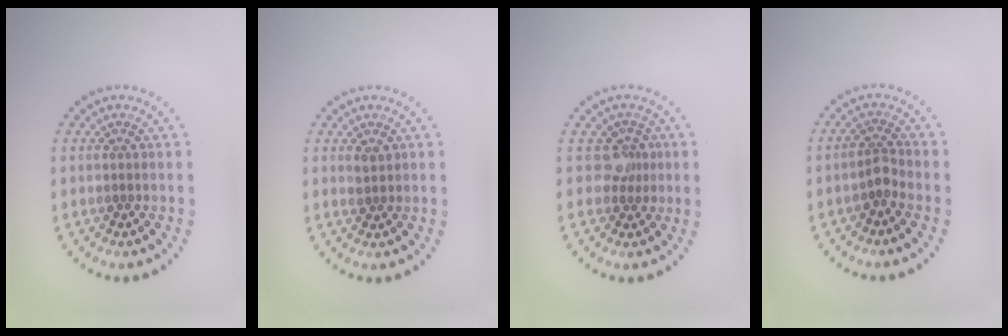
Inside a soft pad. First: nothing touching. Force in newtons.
{"total": 0.9, "press": 0.9, "slide": 0.2}
{"total": 2.0, "press": 1.5, "slide": 1.3}
{"total": 1.6, "press": 1.2, "slide": 1.1}